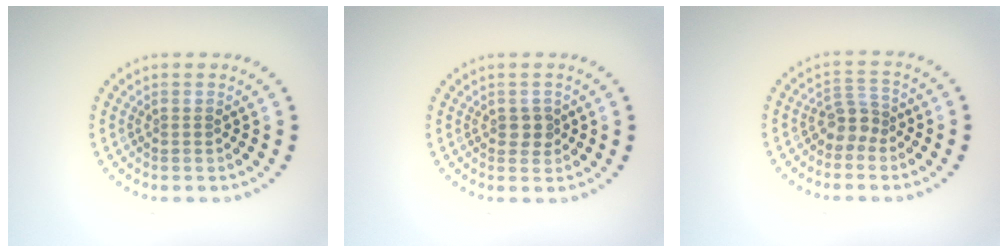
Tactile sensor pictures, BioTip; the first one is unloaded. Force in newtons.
{"total": 1.4, "press": 1.3, "slide": 0.3}
{"total": 2.2, "press": 1.7, "slide": 1.4}